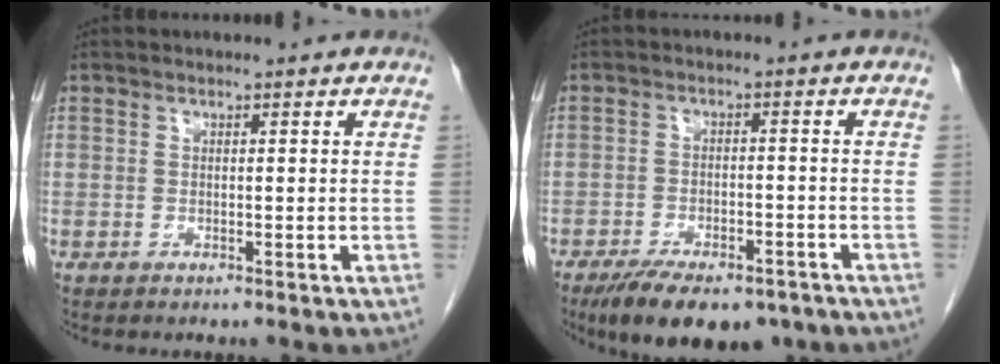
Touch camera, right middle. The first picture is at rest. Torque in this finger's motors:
{"motor_torque": [0.93, -0.72, 0.28, 0.04]}